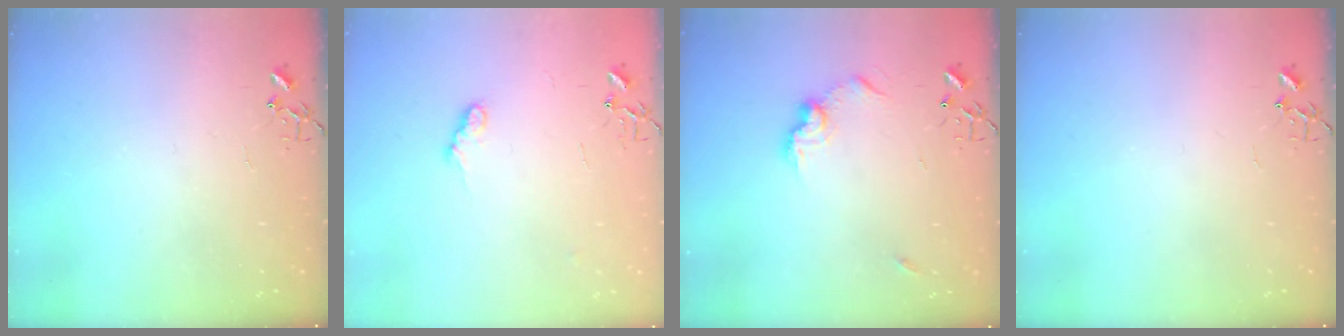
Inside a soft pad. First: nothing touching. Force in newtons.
{"total": 9.0, "press": 8.9, "slide": 0.9}
{"total": 9.4, "press": 9.4, "slide": 0.5}
{"total": 0.0}